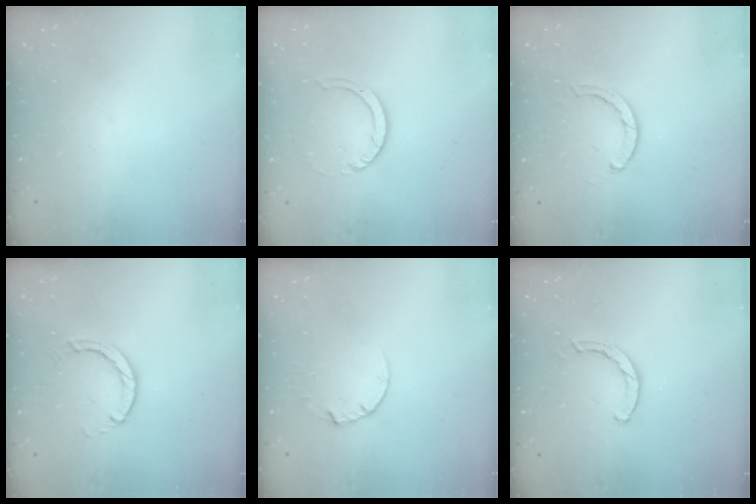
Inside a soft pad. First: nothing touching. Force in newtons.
{"total": 3.6, "press": 3.6, "slide": 0.4}
{"total": 2.8, "press": 2.8, "slide": 0.2}
{"total": 3.8, "press": 3.8, "slide": 0.5}
{"total": 2.7, "press": 2.7, "slide": 0.2}
{"total": 2.4, "press": 2.4, "slide": 0.1}